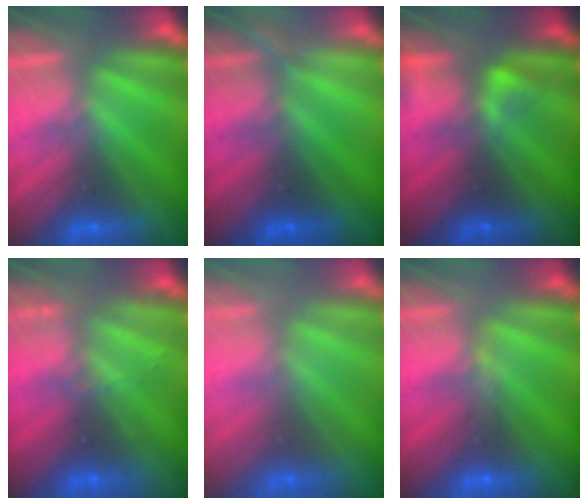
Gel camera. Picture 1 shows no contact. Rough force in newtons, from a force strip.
{"total": 1.4}
{"total": 2.4}
{"total": 2.0}
{"total": 2.7}
{"total": 3.1}